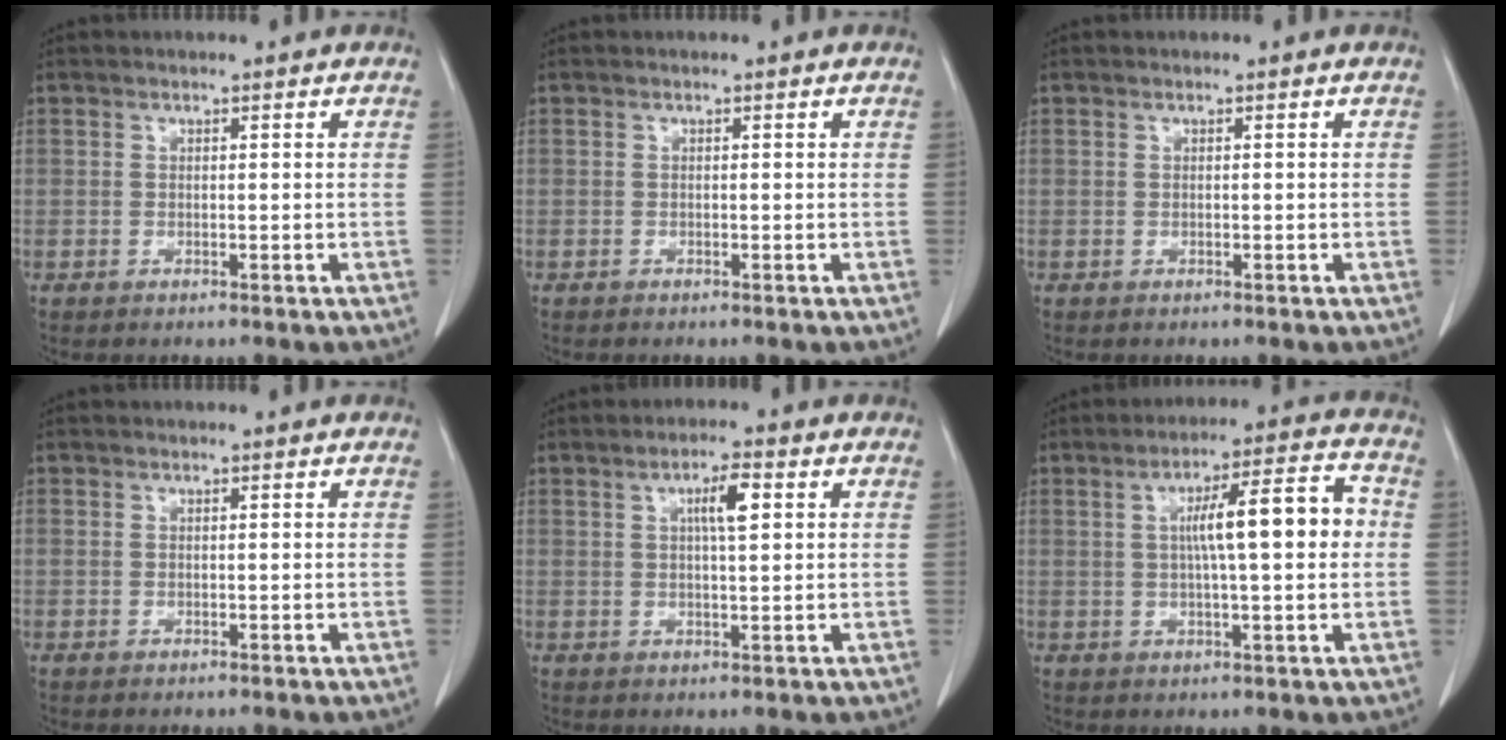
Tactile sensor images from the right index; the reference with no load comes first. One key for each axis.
{"total": 0.0}
{"total": 0.0}
{"total": 0.0}
{"total": 4.9, "fx": 1.5, "fy": 1.1, "fz": 4.5, "tx": -0.084, "ty": 0.006, "tz": 0.028}
{"total": 11.2, "fx": 1.1, "fy": 1.9, "fz": 11.0, "tx": -0.173, "ty": 0.029, "tz": 0.016}